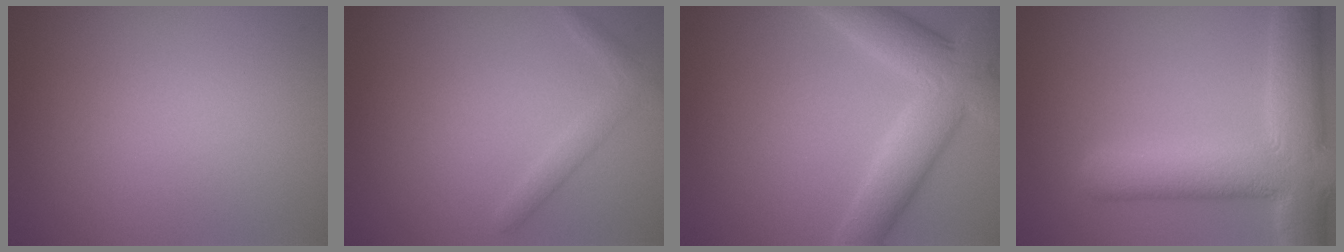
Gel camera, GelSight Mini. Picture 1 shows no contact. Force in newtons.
{"total": 1.7, "press": 1.7, "slide": 0.0}
{"total": 7.3, "press": 7.3, "slide": 0.4}
{"total": 9.5, "press": 9.5, "slide": 1.2}